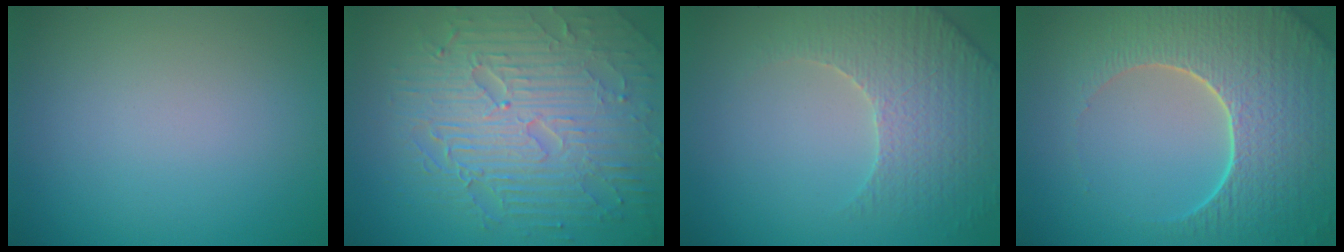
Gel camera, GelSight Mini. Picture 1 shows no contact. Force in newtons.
{"total": 9.7, "press": 6.5, "slide": 7.2}
{"total": 4.6, "press": 4.3, "slide": 1.4}
{"total": 8.6, "press": 6.4, "slide": 5.7}